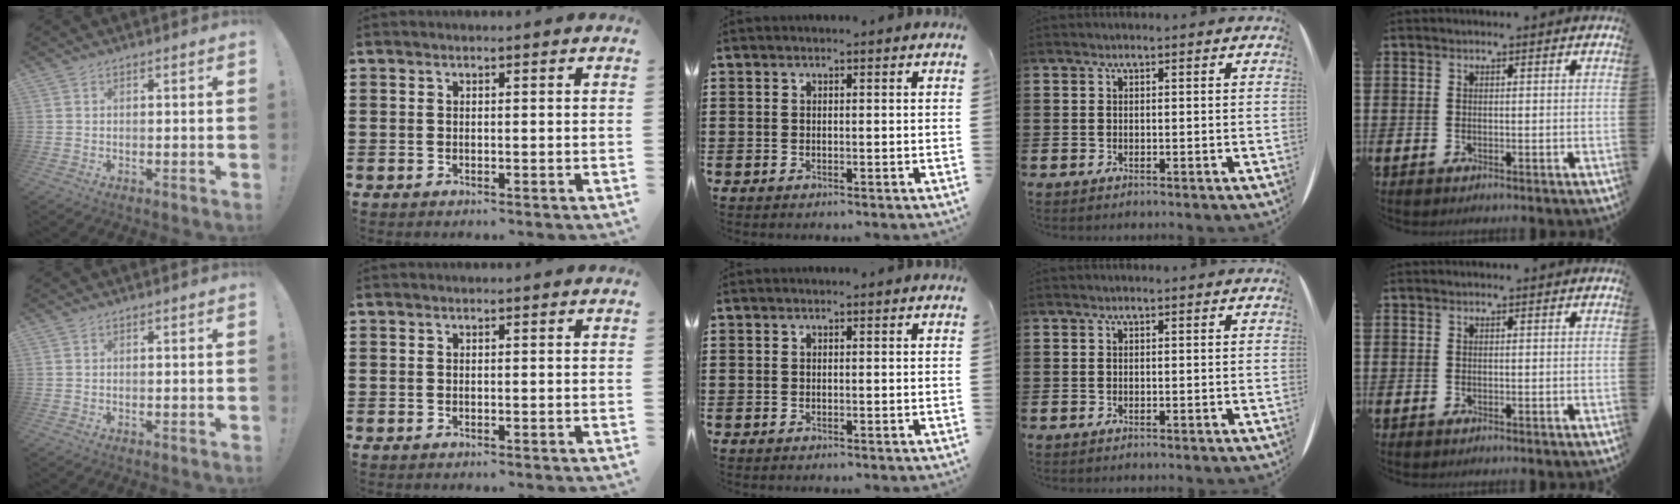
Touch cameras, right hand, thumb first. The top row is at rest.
{}